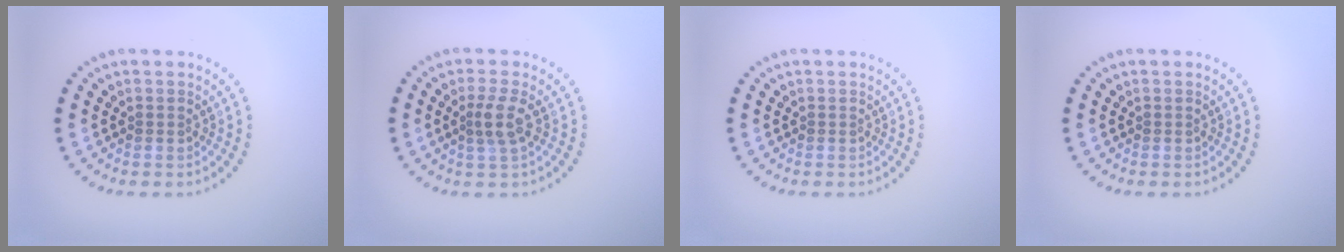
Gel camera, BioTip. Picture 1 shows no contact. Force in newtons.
{"total": 2.2, "press": 1.8, "slide": 1.3}
{"total": 0.0}
{"total": 0.0}